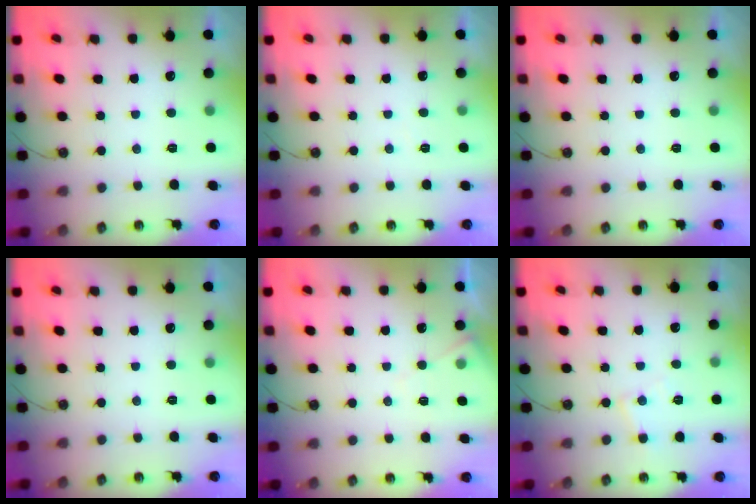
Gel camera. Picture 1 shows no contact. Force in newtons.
{"total": 2.9, "press": 2.9, "slide": 0.5}
{"total": 0.0}
{"total": 0.0}
{"total": 6.1, "press": 6.1, "slide": 0.8}
{"total": 6.2, "press": 6.2, "slide": 0.4}